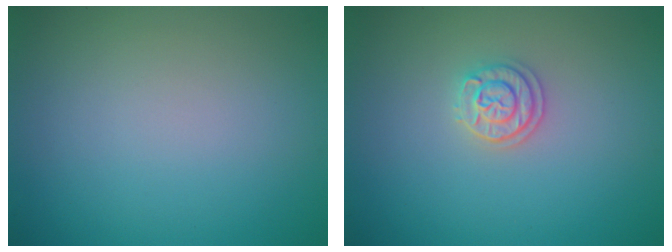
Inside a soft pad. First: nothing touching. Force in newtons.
{"total": 2.1, "press": 2.0, "slide": 0.6}